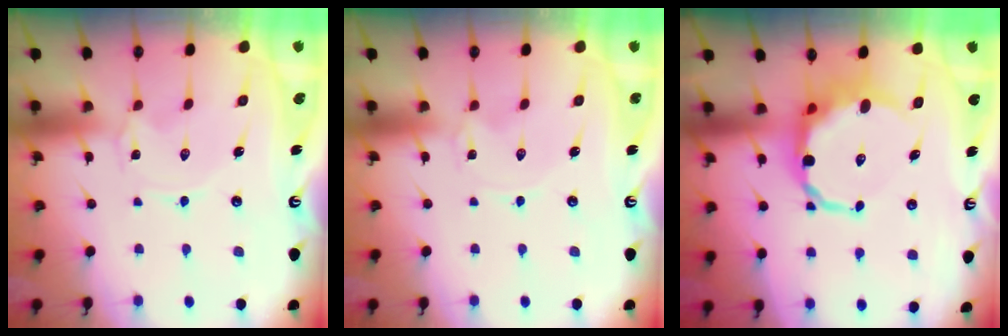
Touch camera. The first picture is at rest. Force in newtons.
{"total": 0.0}
{"total": 10.3, "press": 9.9, "slide": 2.9}